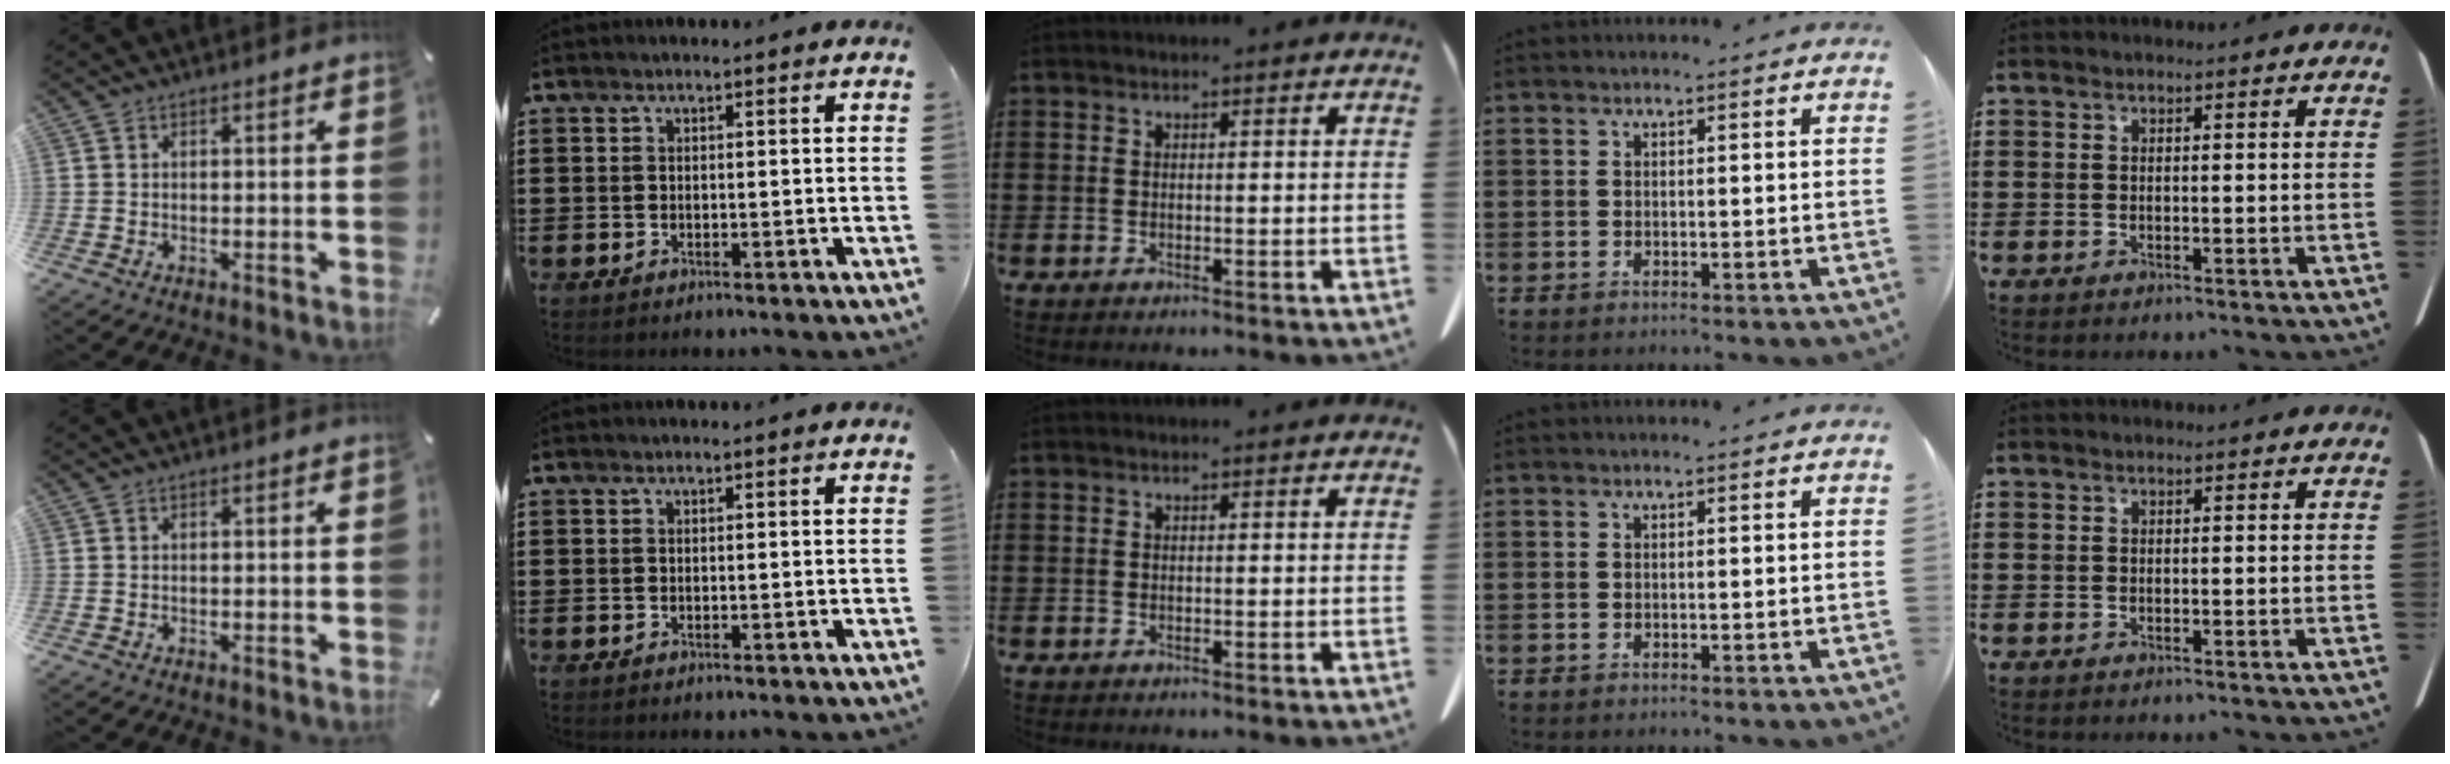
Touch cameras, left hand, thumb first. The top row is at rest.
{}